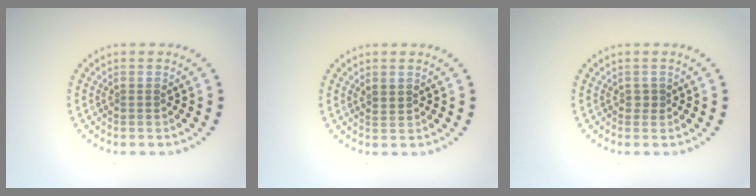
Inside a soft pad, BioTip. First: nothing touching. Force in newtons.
{"total": 1.1, "press": 0.9, "slide": 0.6}
{"total": 0.6, "press": 0.6, "slide": 0.1}